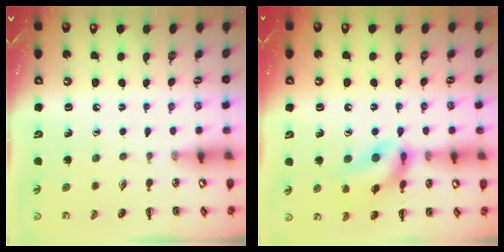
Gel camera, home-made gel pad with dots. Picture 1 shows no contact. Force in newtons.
{"total": 15.1, "press": 14.9, "slide": 1.8}